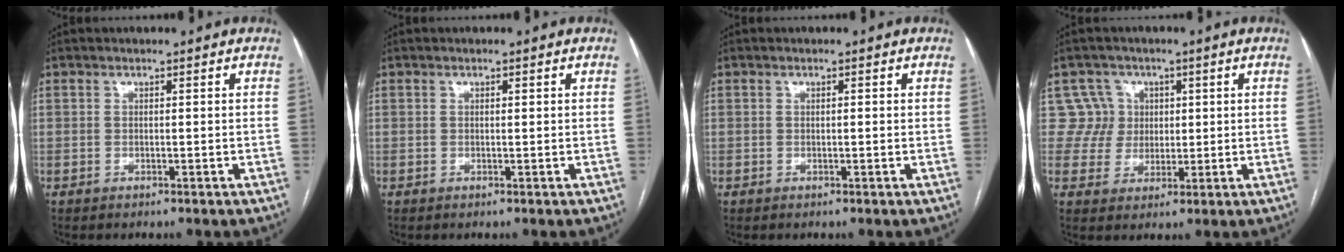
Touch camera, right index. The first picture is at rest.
{"total": 0.6, "force": [0.3, 0.2, 0.5], "torque": [-0.009, -0.001, 0.005]}
{"total": 0.8, "force": [0.3, 0.2, 0.7], "torque": [-0.015, 0.002, 0.005]}
{"total": 5.8, "force": [1.7, 5.5, -0.5], "torque": [0.027, 0.010, 0.036]}